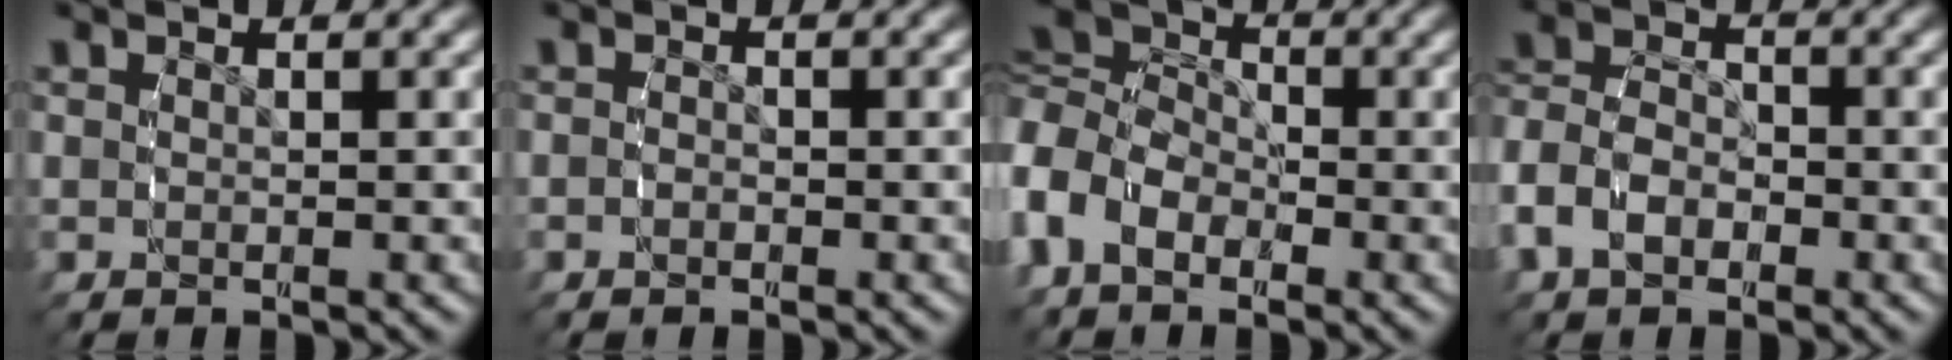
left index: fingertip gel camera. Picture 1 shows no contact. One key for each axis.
{"total": 0.8, "fx": -0.7, "fy": 0.3, "fz": 0.0, "tx": -0.007, "ty": -0.007, "tz": -0.012}
{"total": 8.3, "fx": 0.6, "fy": 7.0, "fz": 4.5, "tx": -0.104, "ty": -0.008, "tz": 0.002}
{"total": 5.3, "fx": -2.0, "fy": 4.2, "fz": 2.5, "tx": -0.060, "ty": -0.017, "tz": -0.032}